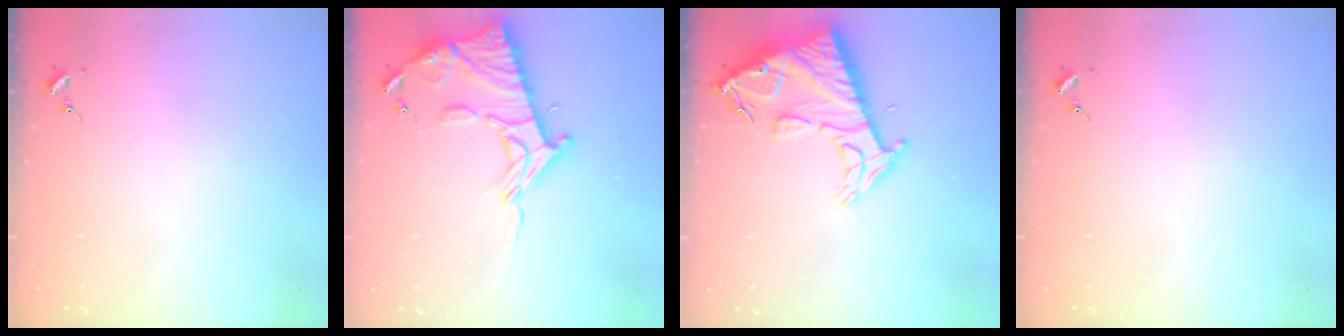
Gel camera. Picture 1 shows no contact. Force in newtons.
{"total": 16.6, "press": 16.5, "slide": 1.3}
{"total": 15.7, "press": 15.6, "slide": 1.3}
{"total": 0.0}